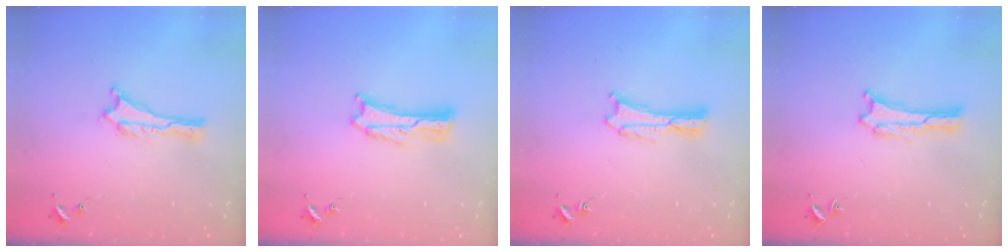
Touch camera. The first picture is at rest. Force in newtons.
{"total": 1.6, "press": 1.6, "slide": 0.3}
{"total": 0.5, "press": 0.5, "slide": 0.2}
{"total": 0.9, "press": 0.9, "slide": 0.0}